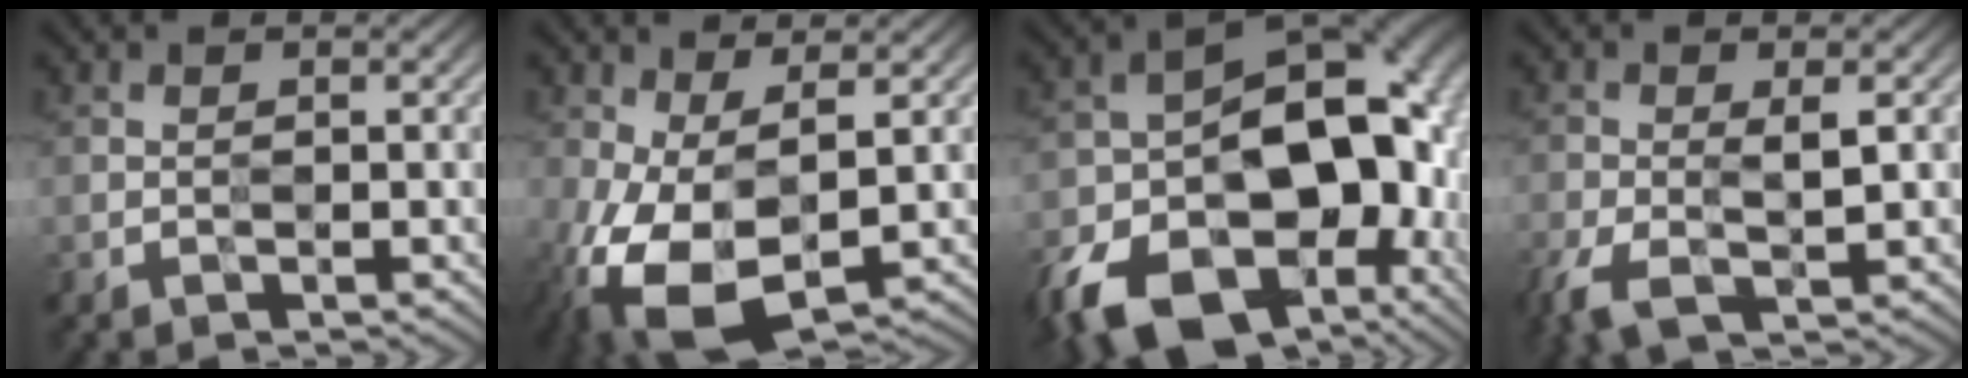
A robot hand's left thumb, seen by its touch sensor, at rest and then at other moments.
{"total": 10.3, "force": [-2.6, 5.0, 8.7], "torque": [-0.208, -0.021, -0.038]}
{"total": 21.3, "force": [-7.4, 13.7, 14.5], "torque": [-0.257, -0.044, -0.098]}
{"total": 5.0, "force": [-1.5, 2.1, 4.3], "torque": [-0.099, -0.007, -0.028]}